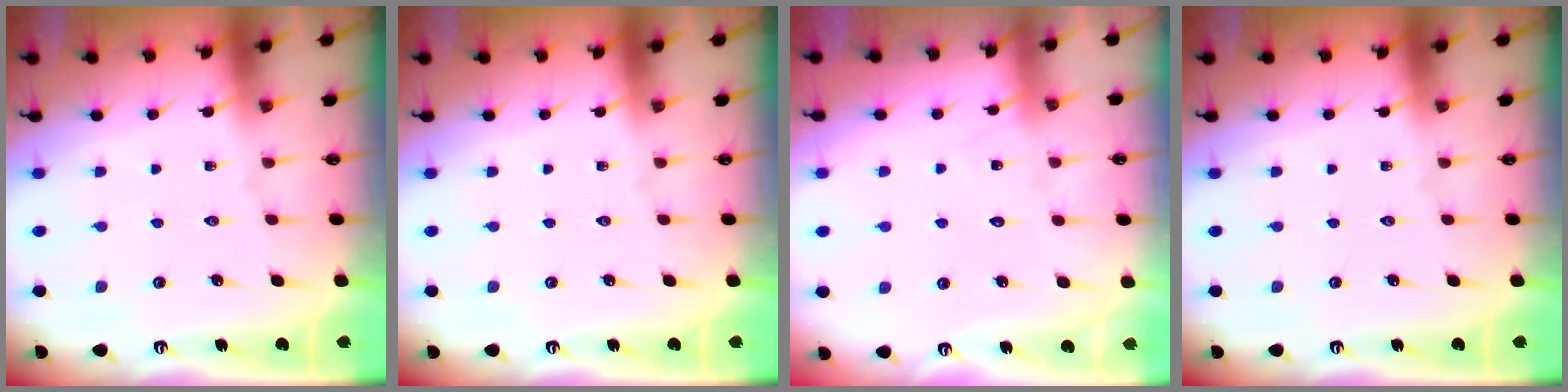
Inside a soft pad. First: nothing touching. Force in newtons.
{"total": 0.0}
{"total": 5.8, "press": 5.8, "slide": 0.4}
{"total": 0.0}